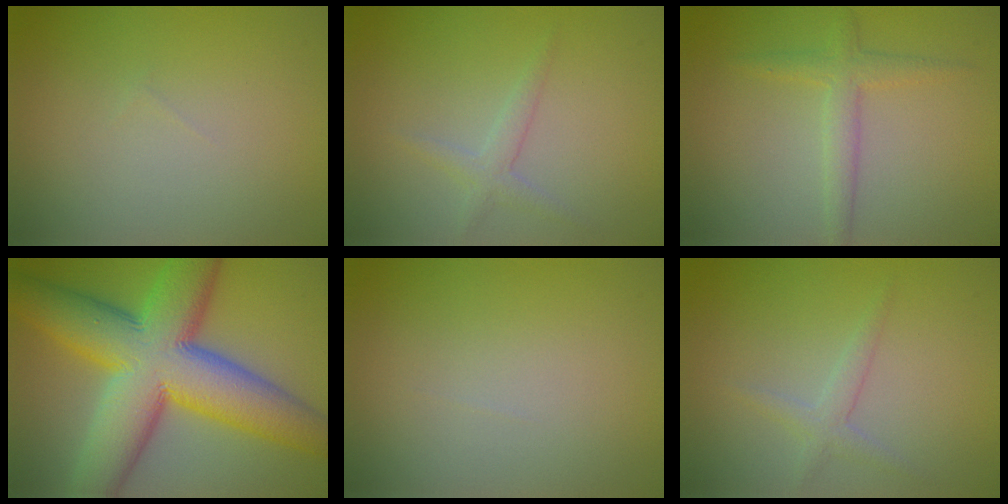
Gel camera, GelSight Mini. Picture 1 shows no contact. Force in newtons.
{"total": 1.7, "press": 1.7, "slide": 0.1}
{"total": 2.3, "press": 2.3, "slide": 0.1}
{"total": 14.4, "press": 14.4, "slide": 0.3}
{"total": 0.0}
{"total": 1.7, "press": 1.7, "slide": 0.1}